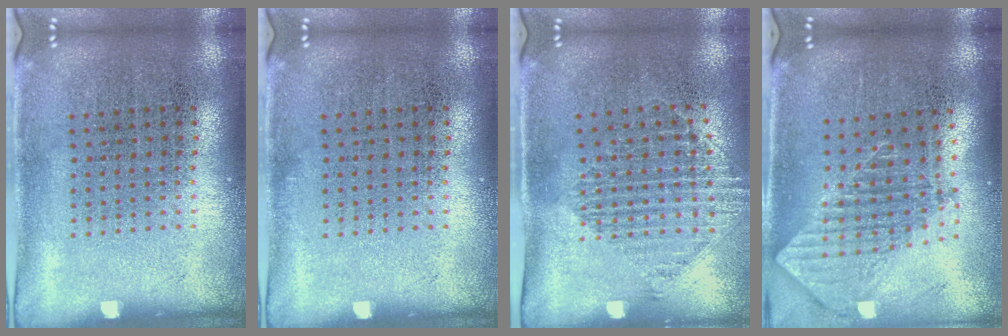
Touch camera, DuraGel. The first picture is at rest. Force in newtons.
{"total": 0.0}
{"total": 1.4, "press": 1.2, "slide": 0.9}
{"total": 1.9, "press": 1.5, "slide": 1.2}